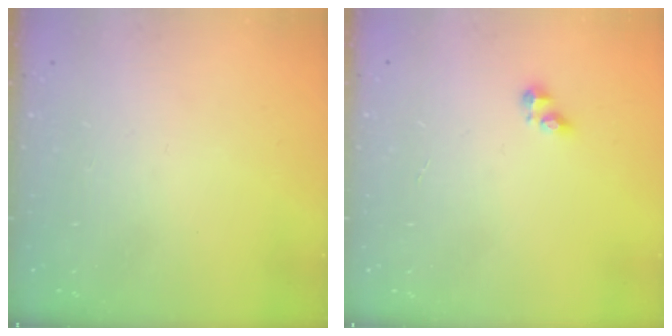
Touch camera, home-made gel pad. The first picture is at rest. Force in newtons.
{"total": 3.3, "press": 3.3, "slide": 0.4}